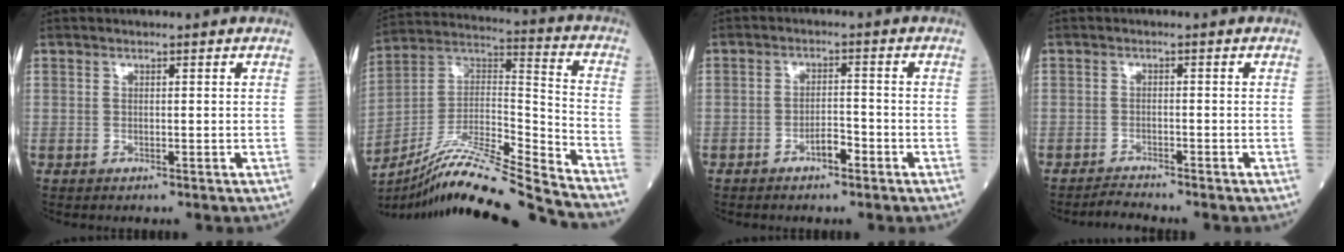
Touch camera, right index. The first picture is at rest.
{"total": 20.9, "force": [-18.9, -1.3, 8.8], "torque": [-0.182, 0.005, -0.331]}
{"total": 2.7, "force": [-1.7, 0.9, 1.9], "torque": [-0.030, 0.005, -0.032]}
{"total": 2.0, "force": [-2.0, -0.5, -0.1], "torque": [0.000, -0.011, -0.035]}